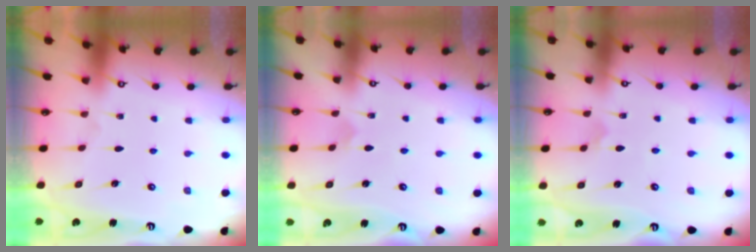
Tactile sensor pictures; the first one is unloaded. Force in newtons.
{"total": 3.0, "press": 3.0, "slide": 0.2}
{"total": 2.7, "press": 2.7, "slide": 0.3}